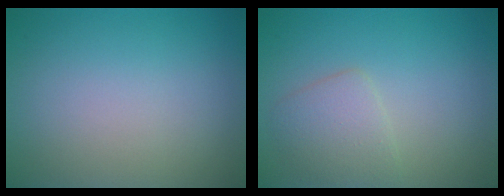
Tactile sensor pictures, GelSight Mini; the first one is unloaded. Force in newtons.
{"total": 2.5, "press": 2.5, "slide": 0.2}